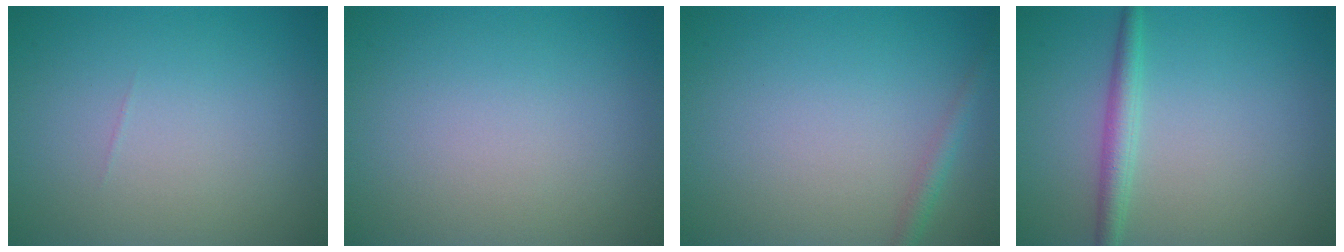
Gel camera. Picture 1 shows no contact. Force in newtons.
{"total": 0.0}
{"total": 1.4, "press": 1.4, "slide": 0.1}
{"total": 2.2, "press": 2.2, "slide": 0.1}